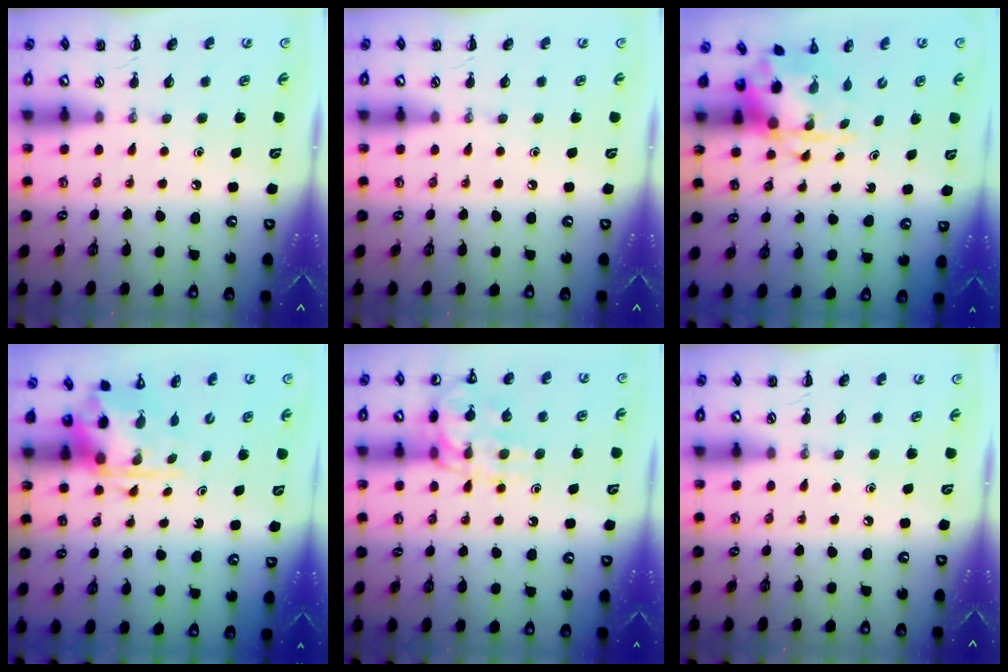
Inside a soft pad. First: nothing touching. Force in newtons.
{"total": 0.0}
{"total": 3.7, "press": 3.6, "slide": 1.0}
{"total": 3.9, "press": 3.8, "slide": 0.9}
{"total": 14.2, "press": 14.1, "slide": 2.0}
{"total": 0.0}